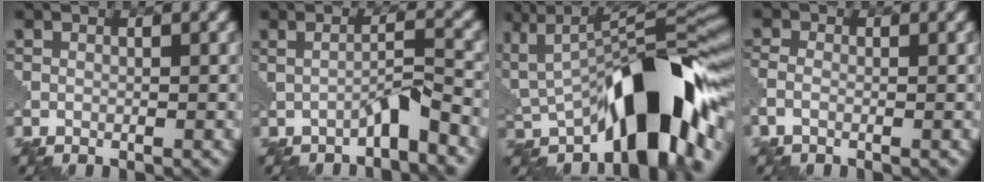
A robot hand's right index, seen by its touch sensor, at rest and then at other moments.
{"total": 2.4, "force": [-1.2, 0.1, 2.0], "torque": [-0.034, 0.010, -0.028]}
{"total": 13.0, "force": [-3.2, 5.5, 11.4], "torque": [-0.138, 0.010, -0.059]}
{"total": 1.3, "force": [-0.6, 0.6, 0.9], "torque": [-0.024, -0.001, -0.019]}